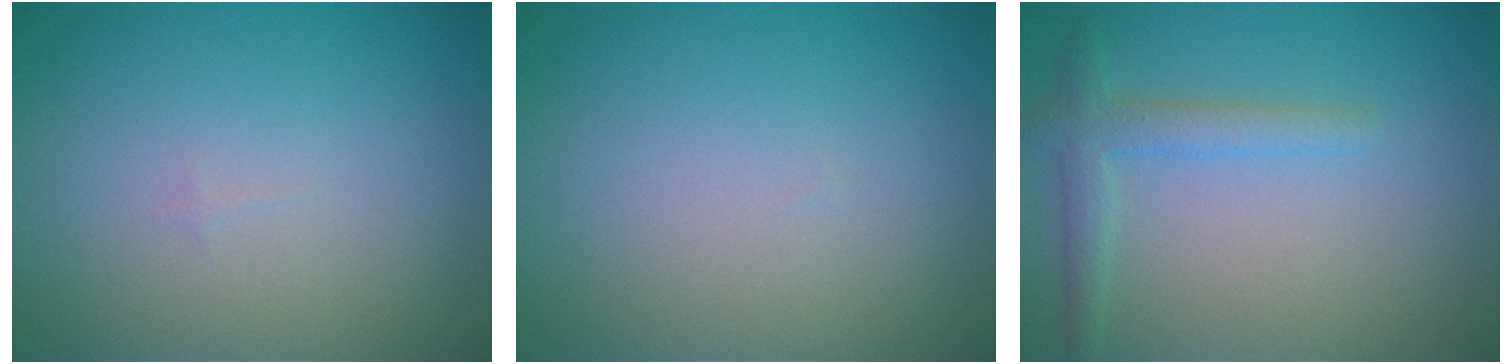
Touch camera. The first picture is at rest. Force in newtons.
{"total": 0.0}
{"total": 2.4, "press": 2.4, "slide": 0.0}